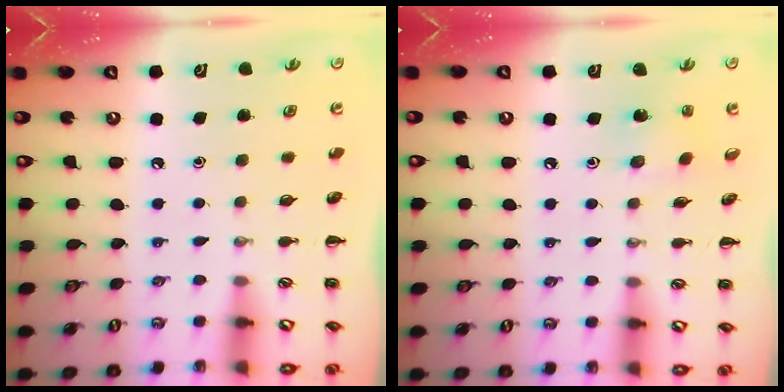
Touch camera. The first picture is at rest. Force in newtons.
{"total": 1.7, "press": 1.6, "slide": 0.7}